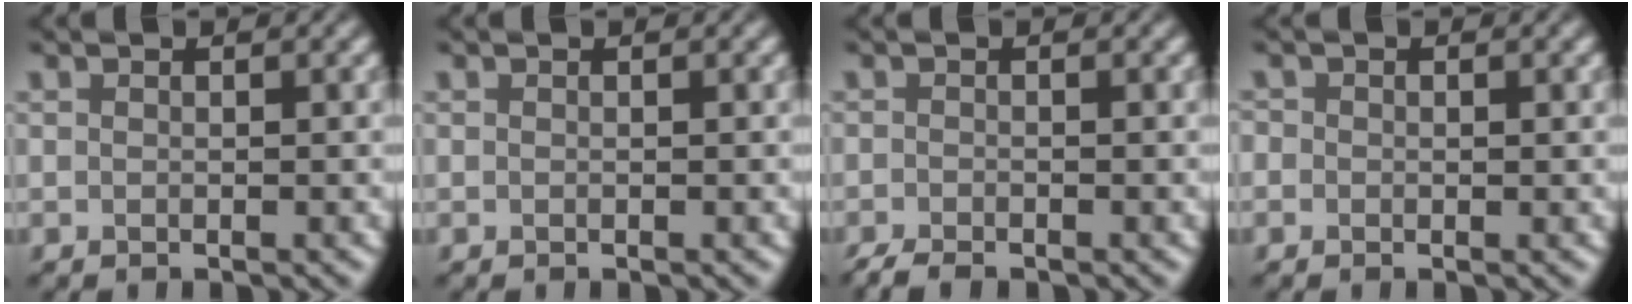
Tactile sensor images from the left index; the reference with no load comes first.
{"total": 0.0}
{"total": 2.1, "force": [-1.8, 0.6, 1.1], "torque": [-0.023, -0.006, -0.040]}
{"total": 0.8, "force": [-0.1, 0.7, 0.3], "torque": [-0.004, 0.001, -0.009]}